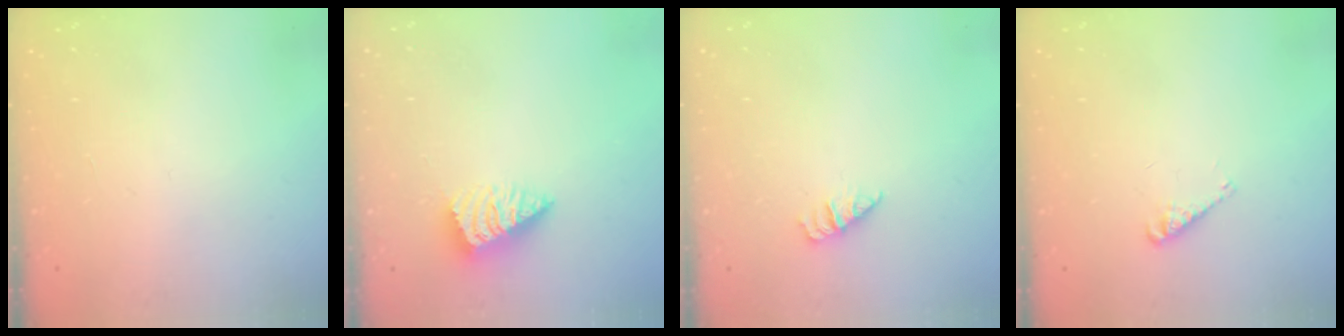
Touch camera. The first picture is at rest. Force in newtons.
{"total": 2.4, "press": 2.4, "slide": 0.4}
{"total": 0.8, "press": 0.8, "slide": 0.2}
{"total": 2.7, "press": 2.7, "slide": 0.4}